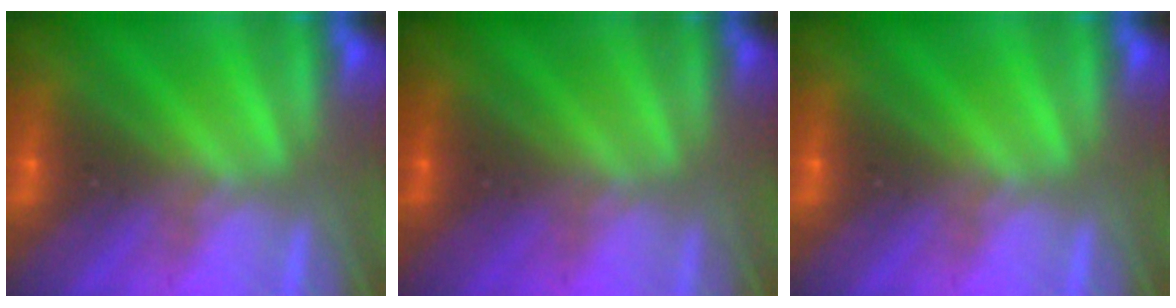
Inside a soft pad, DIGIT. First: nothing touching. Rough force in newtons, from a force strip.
{"total": 2.4}
{"total": 0.0}